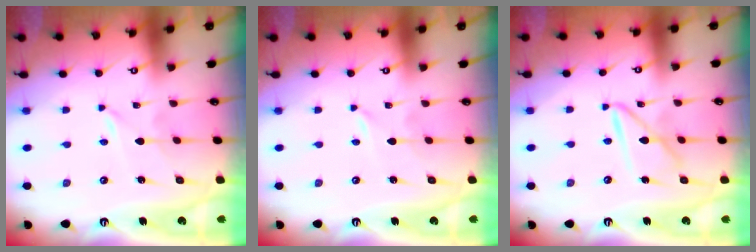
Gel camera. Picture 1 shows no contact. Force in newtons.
{"total": 0.0}
{"total": 9.8, "press": 9.8, "slide": 0.9}